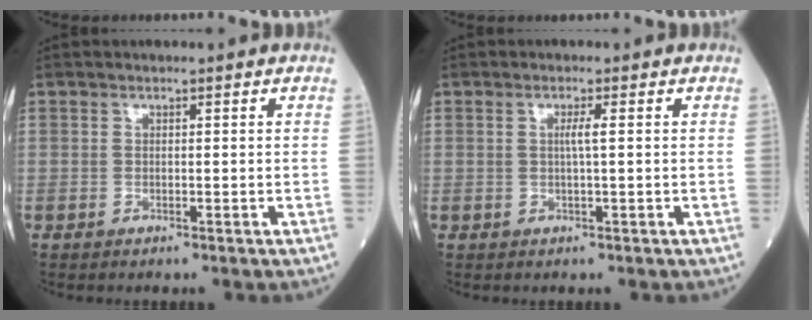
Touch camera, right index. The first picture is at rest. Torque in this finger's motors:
{"motor_torque": [0.32, 0.06, 0.13, 0.05]}